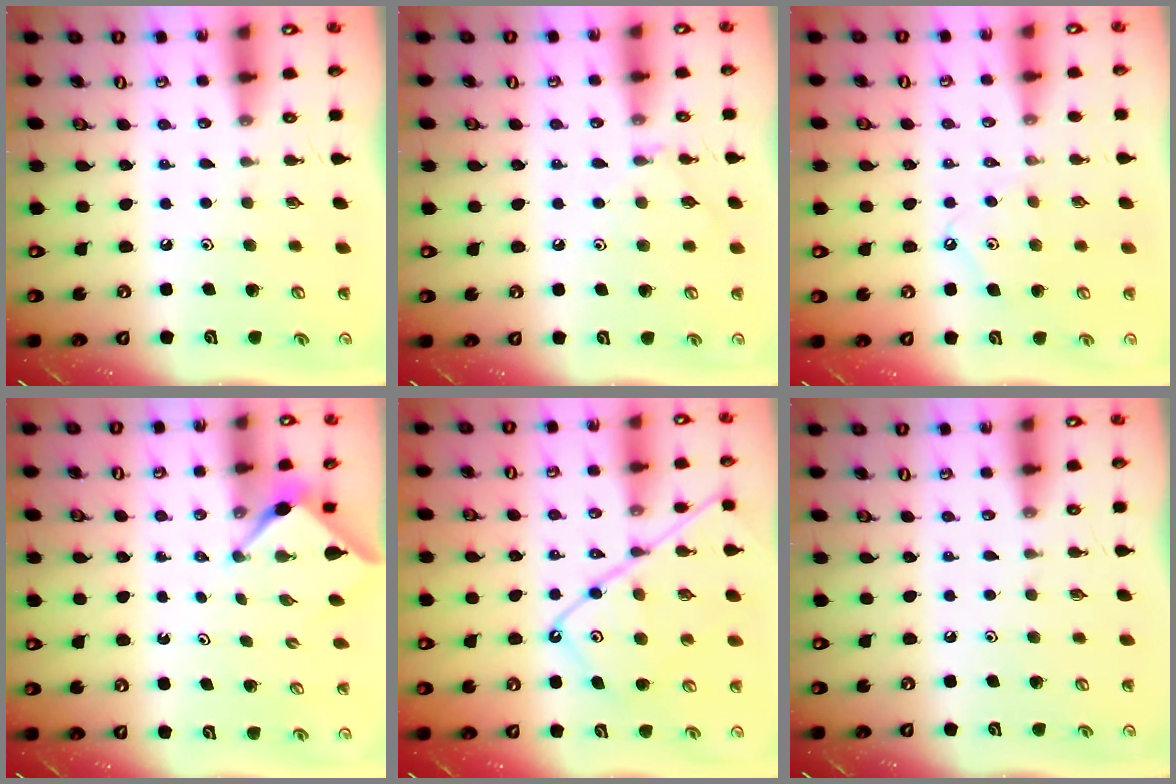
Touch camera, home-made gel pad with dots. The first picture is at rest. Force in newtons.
{"total": 5.6, "press": 5.5, "slide": 0.7}
{"total": 6.2, "press": 6.2, "slide": 0.8}
{"total": 3.1, "press": 3.1, "slide": 0.4}
{"total": 13.3, "press": 13.3, "slide": 1.3}
{"total": 0.0}